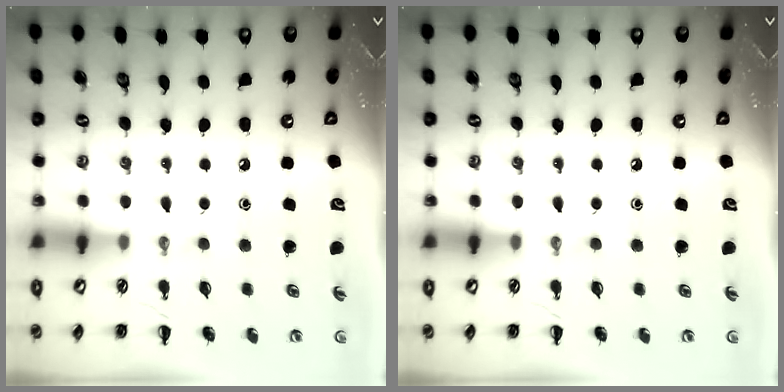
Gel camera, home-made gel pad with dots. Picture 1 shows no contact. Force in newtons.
{"total": 0.0}